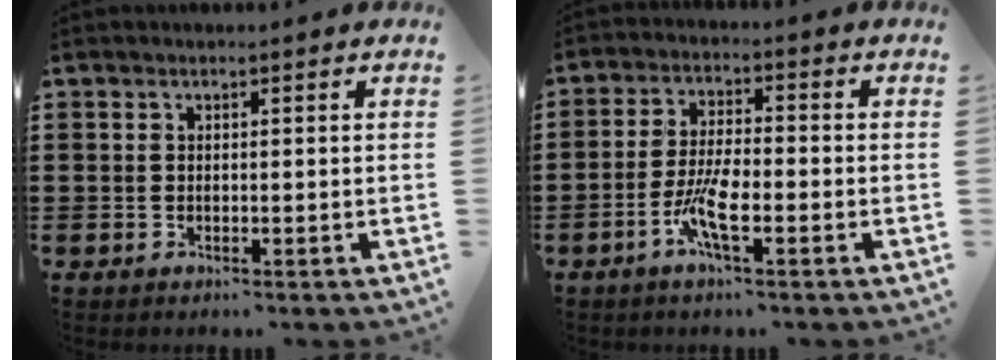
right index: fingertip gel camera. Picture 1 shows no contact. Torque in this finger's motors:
{"motor_torque": [1.12, 1.02, 0.57, 0.11]}